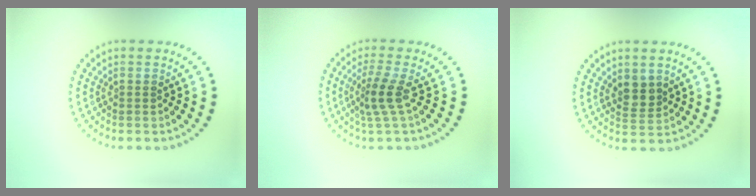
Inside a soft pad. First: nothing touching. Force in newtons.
{"total": 2.6, "press": 1.8, "slide": 1.9}
{"total": 1.9, "press": 1.7, "slide": 0.9}